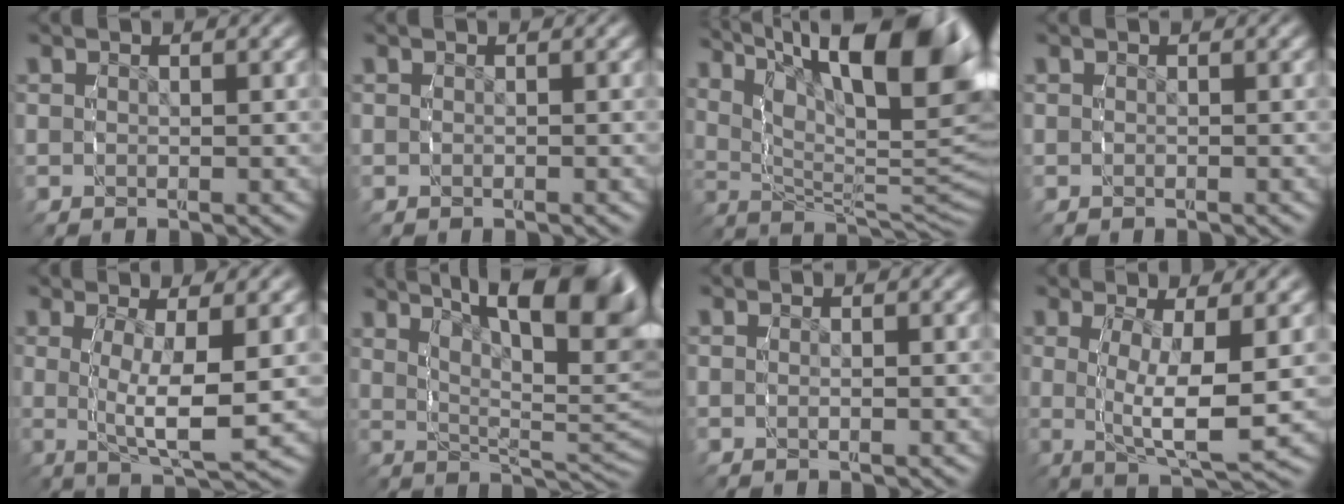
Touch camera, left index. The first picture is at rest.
{"total": 0.0}
{"total": 19.0, "force": [5.9, 10.2, 14.9], "torque": [-0.201, 0.009, 0.082]}
{"total": 0.0}
{"total": 6.5, "force": [0.4, 2.2, 6.1], "torque": [-0.104, -0.006, 0.004]}
{"total": 15.5, "force": [6.1, 6.9, 12.5], "torque": [-0.138, 0.014, 0.078]}
{"total": 0.0}
{"total": 7.3, "force": [0.4, 2.8, 6.8], "torque": [-0.111, -0.007, 0.004]}